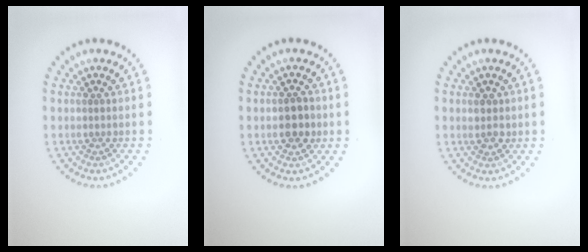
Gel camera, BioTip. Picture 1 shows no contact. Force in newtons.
{"total": 2.5, "press": 2.5, "slide": 0.1}
{"total": 1.6, "press": 1.5, "slide": 0.3}